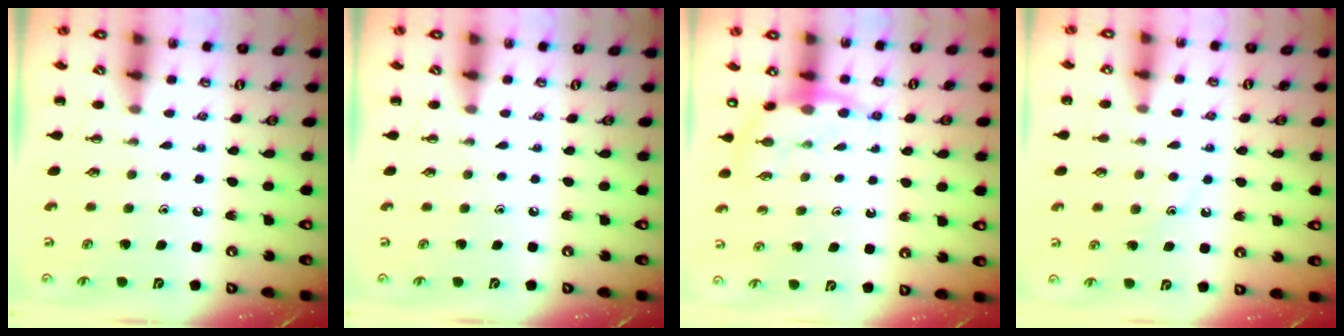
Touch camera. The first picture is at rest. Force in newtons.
{"total": 0.0}
{"total": 7.5, "press": 7.5, "slide": 0.8}
{"total": 9.6, "press": 9.5, "slide": 1.4}